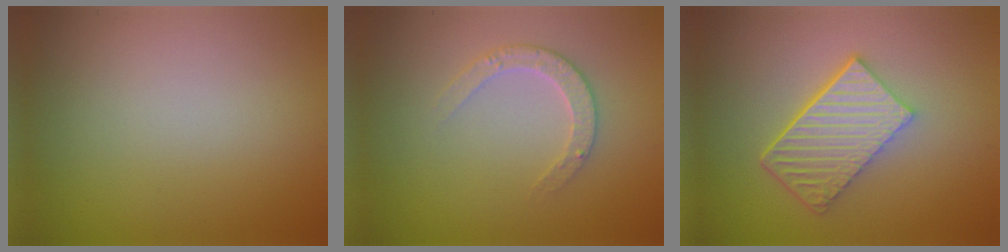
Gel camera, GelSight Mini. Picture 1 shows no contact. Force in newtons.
{"total": 2.4, "press": 2.3, "slide": 0.5}
{"total": 6.1, "press": 4.2, "slide": 4.5}